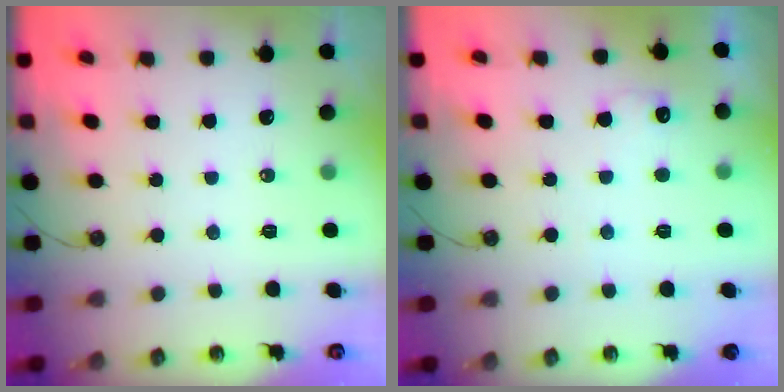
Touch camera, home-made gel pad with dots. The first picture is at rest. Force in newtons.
{"total": 5.8, "press": 5.6, "slide": 1.4}